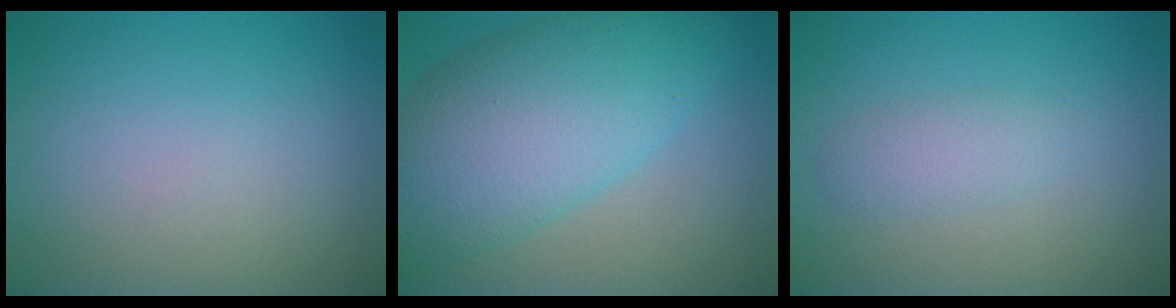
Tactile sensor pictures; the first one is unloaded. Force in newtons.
{"total": 10.3, "press": 10.3, "slide": 0.2}
{"total": 1.8, "press": 1.8, "slide": 0.0}